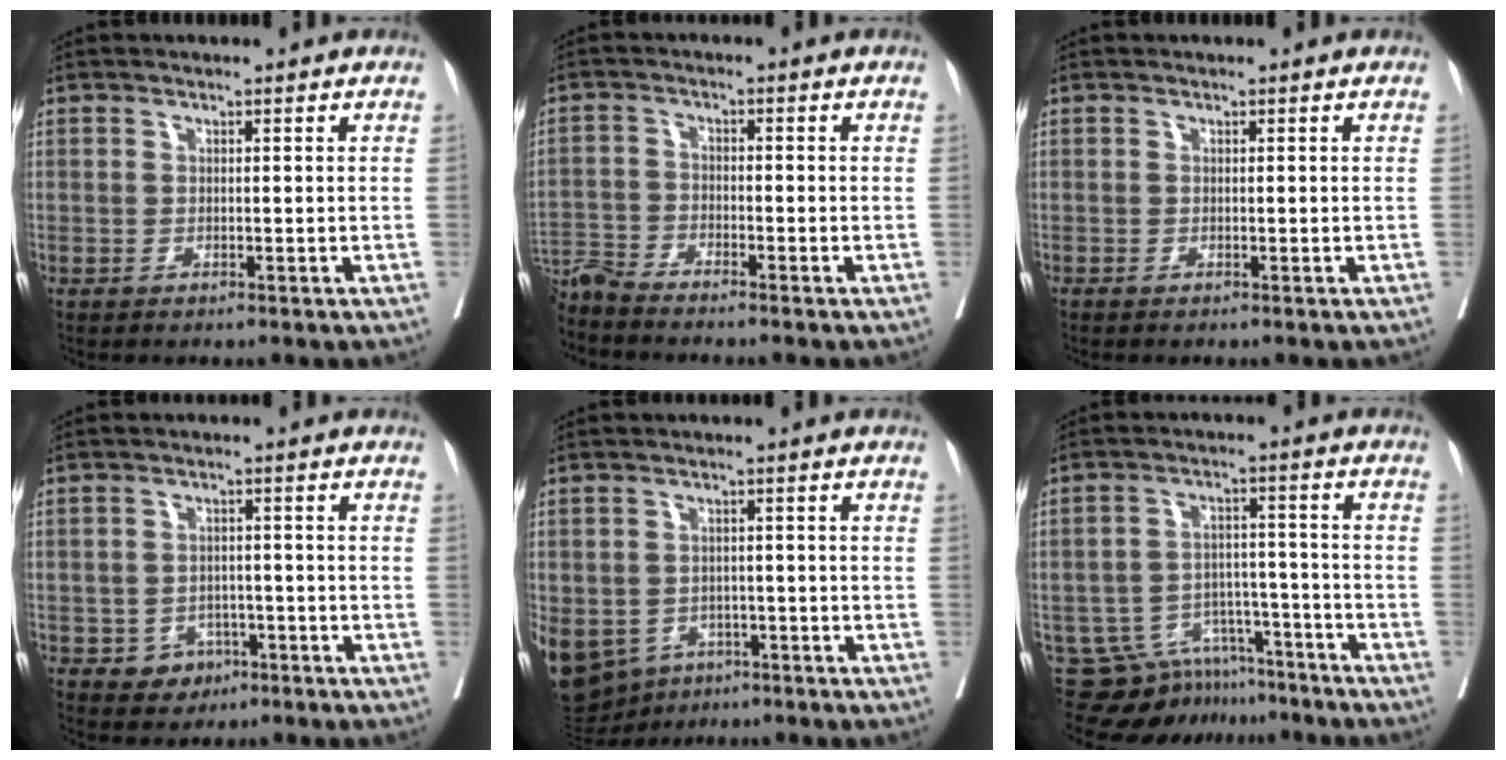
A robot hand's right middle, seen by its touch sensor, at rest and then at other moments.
{"total": 5.3, "force": [-5.0, -1.3, 0.9], "torque": [-0.013, -0.012, -0.097]}
{"total": 0.0}
{"total": 3.5, "force": [-1.8, 2.9, 0.9], "torque": [-0.004, 0.011, -0.018]}
{"total": 24.0, "force": [-10.1, 19.3, 10.1], "torque": [-0.353, -0.014, -0.139]}
{"total": 11.2, "force": [-10.1, 4.8, 1.0], "torque": [-0.009, 0.031, -0.146]}